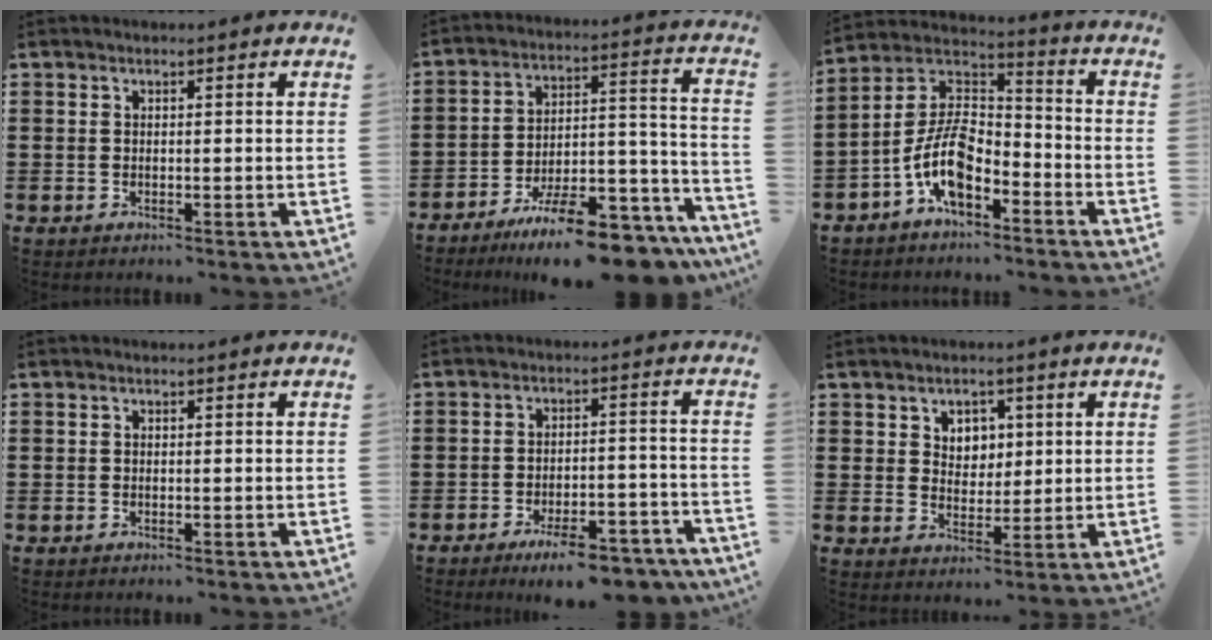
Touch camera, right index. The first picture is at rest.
{"total": 14.2, "force": [-11.6, 2.6, 7.8], "torque": [-0.099, 0.061, -0.200]}
{"total": 9.6, "force": [-4.7, 4.4, 7.2], "torque": [-0.173, -0.009, -0.097]}
{"total": 0.0}
{"total": 7.1, "force": [-5.8, 1.0, 4.1], "torque": [-0.058, 0.005, -0.100]}
{"total": 3.8, "force": [1.7, 3.2, 1.2], "torque": [-0.039, 0.009, 0.031]}